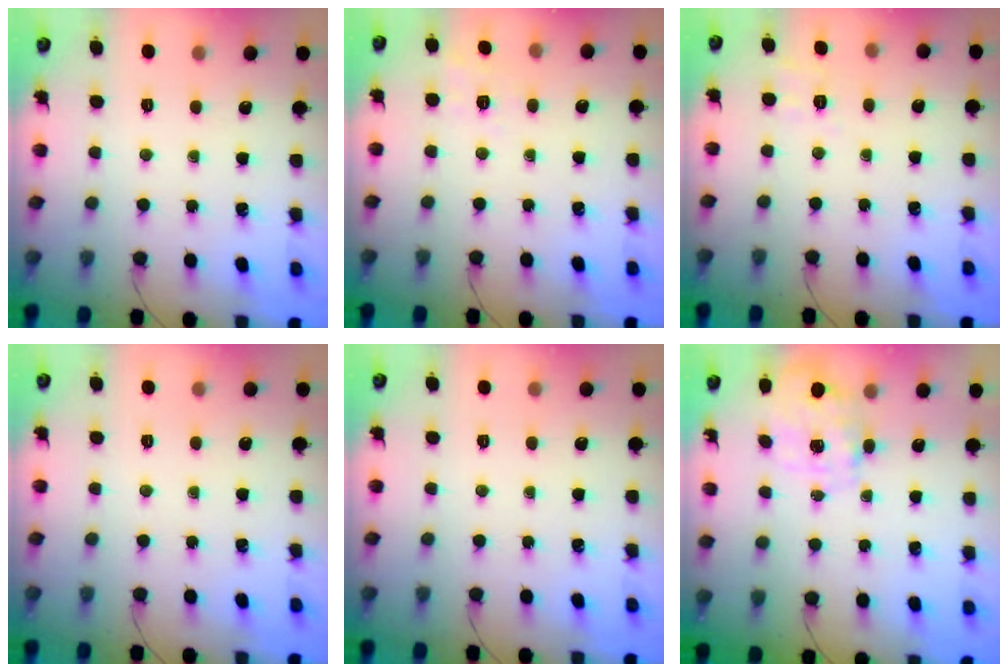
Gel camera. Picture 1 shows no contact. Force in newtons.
{"total": 2.2, "press": 0.8, "slide": 2.1}
{"total": 3.5, "press": 3.0, "slide": 2.0}
{"total": 0.0}
{"total": 0.0}
{"total": 4.0, "press": 3.9, "slide": 0.9}